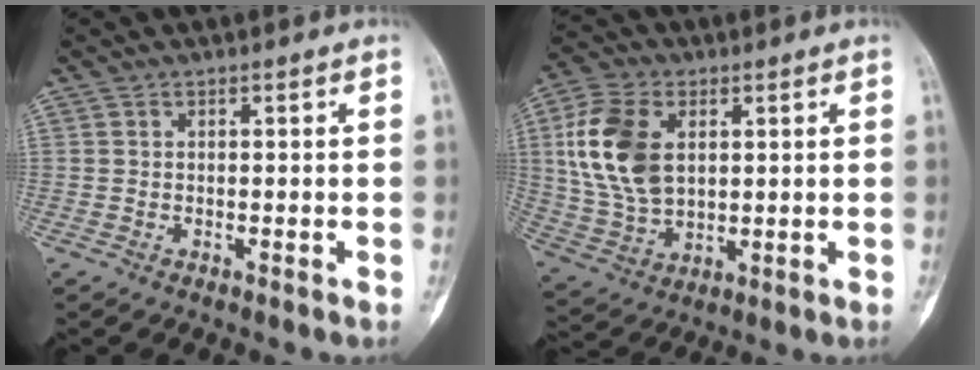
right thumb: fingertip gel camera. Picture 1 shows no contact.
{"total": 14.9, "force": [3.3, 9.5, 11.0], "torque": [-0.215, -0.003, 0.068]}